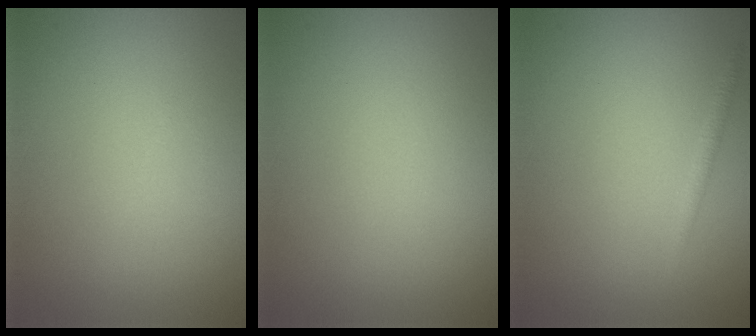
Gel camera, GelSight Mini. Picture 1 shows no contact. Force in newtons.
{"total": 0.0}
{"total": 0.9, "press": 0.9, "slide": 0.1}